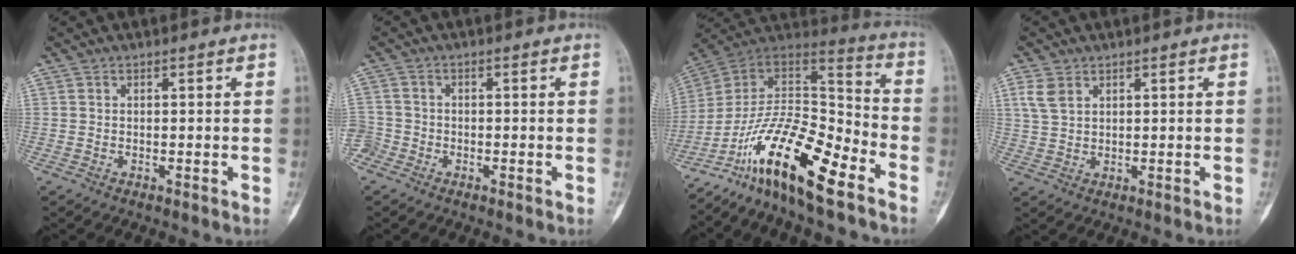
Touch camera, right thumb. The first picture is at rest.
{"total": 3.8, "force": [-1.9, 3.1, 0.8], "torque": [-0.014, 0.014, -0.041]}
{"total": 20.9, "force": [-12.6, 6.2, 15.4], "torque": [-0.266, 0.094, -0.220]}
{"total": 4.3, "force": [2.2, 2.8, 2.5], "torque": [-0.045, -0.003, 0.052]}